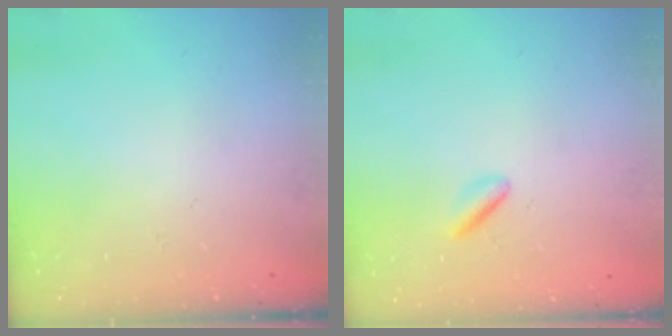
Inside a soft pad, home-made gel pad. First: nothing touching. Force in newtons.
{"total": 1.8, "press": 1.7, "slide": 0.8}